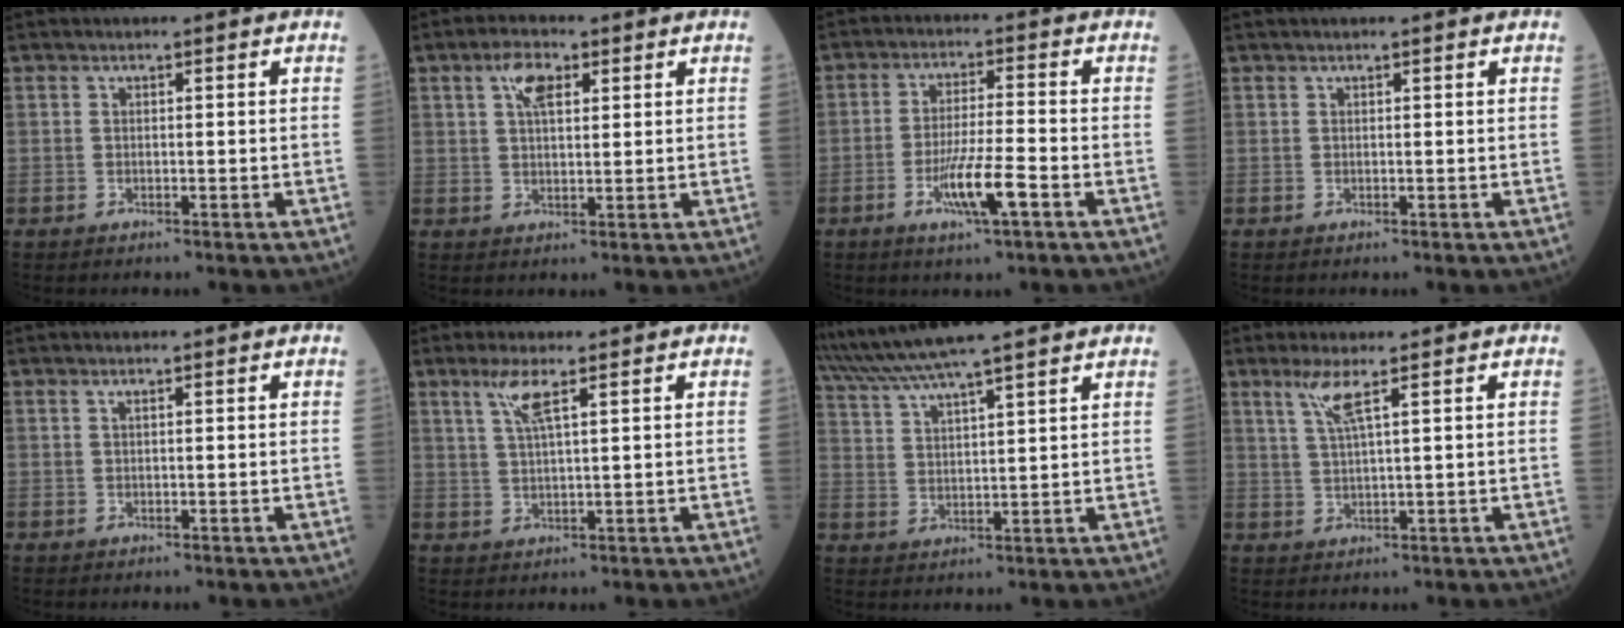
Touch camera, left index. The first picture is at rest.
{"total": 4.5, "force": [1.9, 1.9, 3.5], "torque": [-0.073, 0.009, 0.034]}
{"total": 7.3, "force": [-3.2, 0.2, 6.5], "torque": [-0.127, -0.011, -0.059]}
{"total": 1.2, "force": [1.0, 0.0, 0.7], "torque": [-0.010, 0.020, 0.020]}
{"total": 0.0}
{"total": 3.8, "force": [2.0, 0.0, 3.2], "torque": [-0.072, -0.002, 0.042]}
{"total": 13.7, "force": [12.1, -0.4, 6.5], "torque": [-0.127, 0.036, 0.192]}
{"total": 3.6, "force": [1.9, -0.4, 3.0], "torque": [-0.069, -0.005, 0.042]}